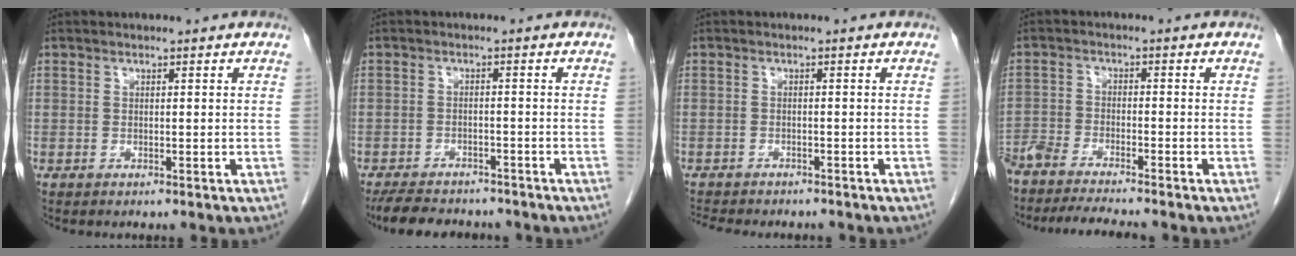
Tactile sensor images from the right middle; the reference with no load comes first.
{"total": 9.9, "force": [-8.6, 3.3, 3.6], "torque": [-0.061, -0.005, -0.121]}
{"total": 8.2, "force": [-7.2, 2.4, 3.0], "torque": [-0.049, 0.000, -0.096]}
{"total": 10.7, "force": [-9.8, 0.4, 4.4], "torque": [-0.064, -0.016, -0.157]}